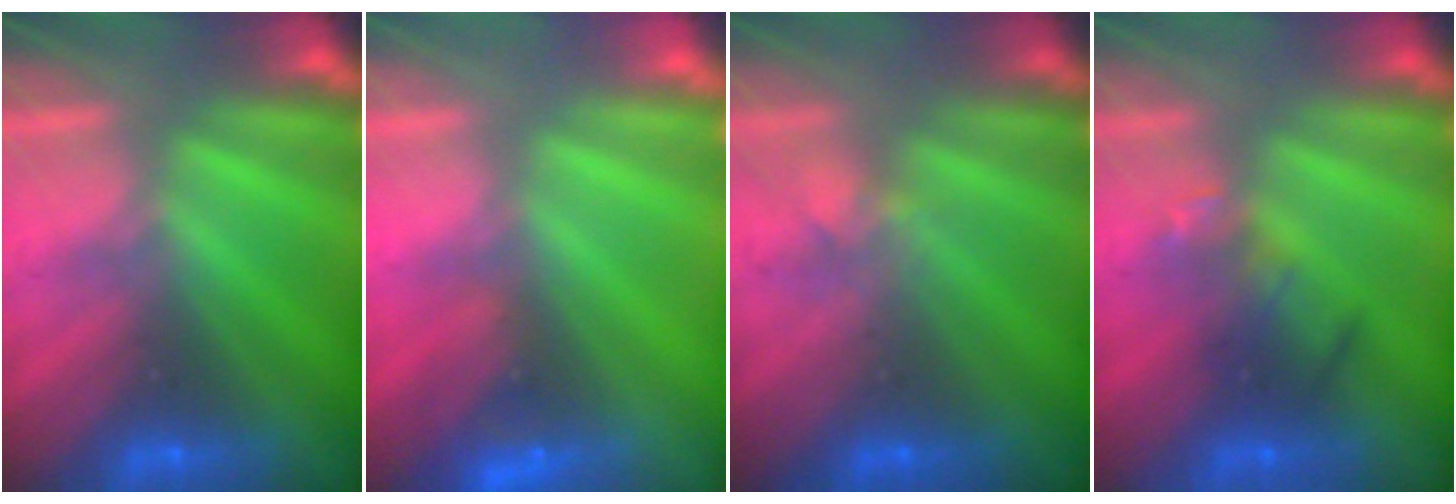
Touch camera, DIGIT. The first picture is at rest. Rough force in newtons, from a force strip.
{"total": 2.7}
{"total": 1.8}
{"total": 2.4}